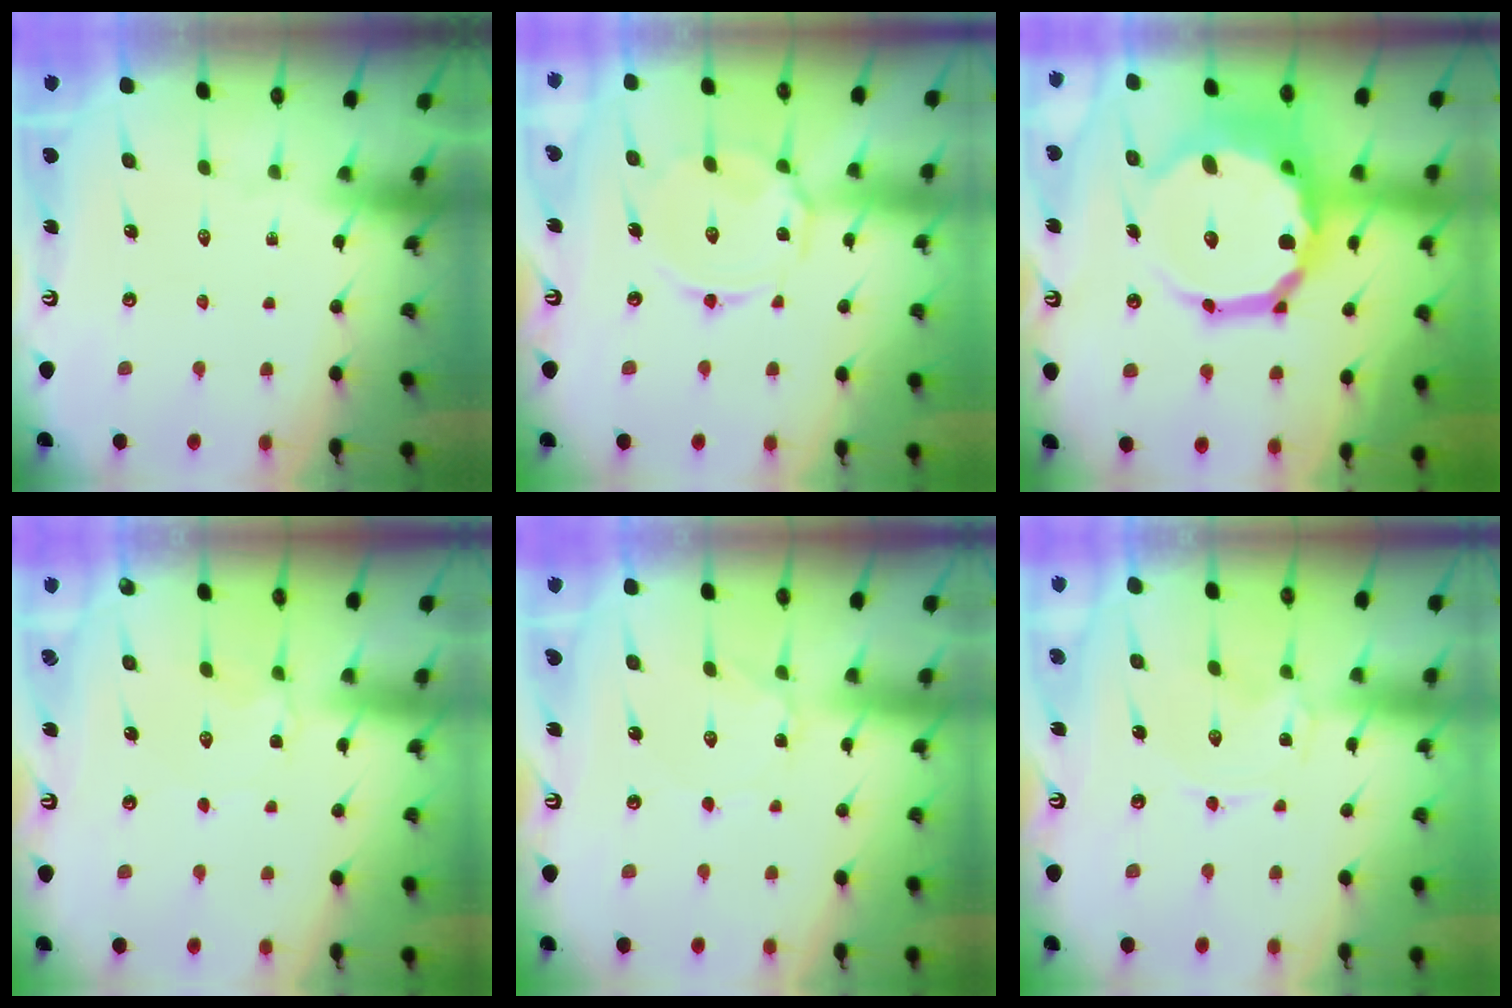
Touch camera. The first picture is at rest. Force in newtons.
{"total": 8.9, "press": 8.9, "slide": 0.7}
{"total": 20.3, "press": 19.8, "slide": 4.7}
{"total": 2.2, "press": 2.2, "slide": 0.3}
{"total": 1.4, "press": 1.3, "slide": 0.1}
{"total": 0.0}